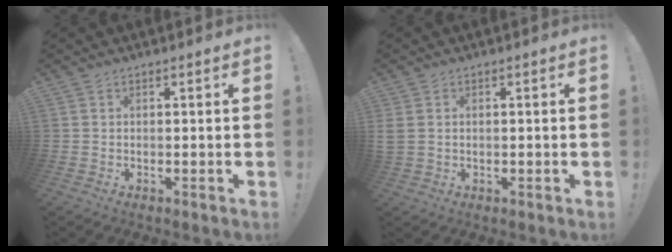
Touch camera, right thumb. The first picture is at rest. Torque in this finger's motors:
{"motor_torque": [0.04, 0.54, 0.47, -0.34, 0.11]}